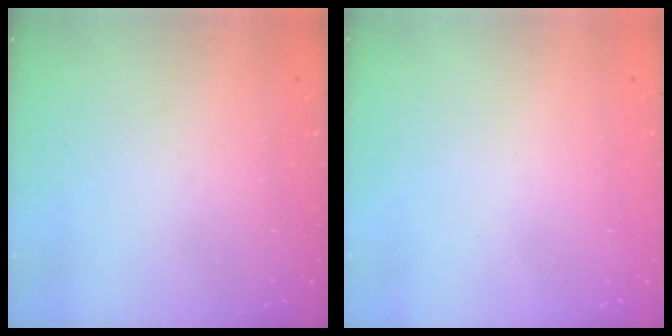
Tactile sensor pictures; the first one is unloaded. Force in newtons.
{"total": 1.5, "press": 1.5, "slide": 0.1}